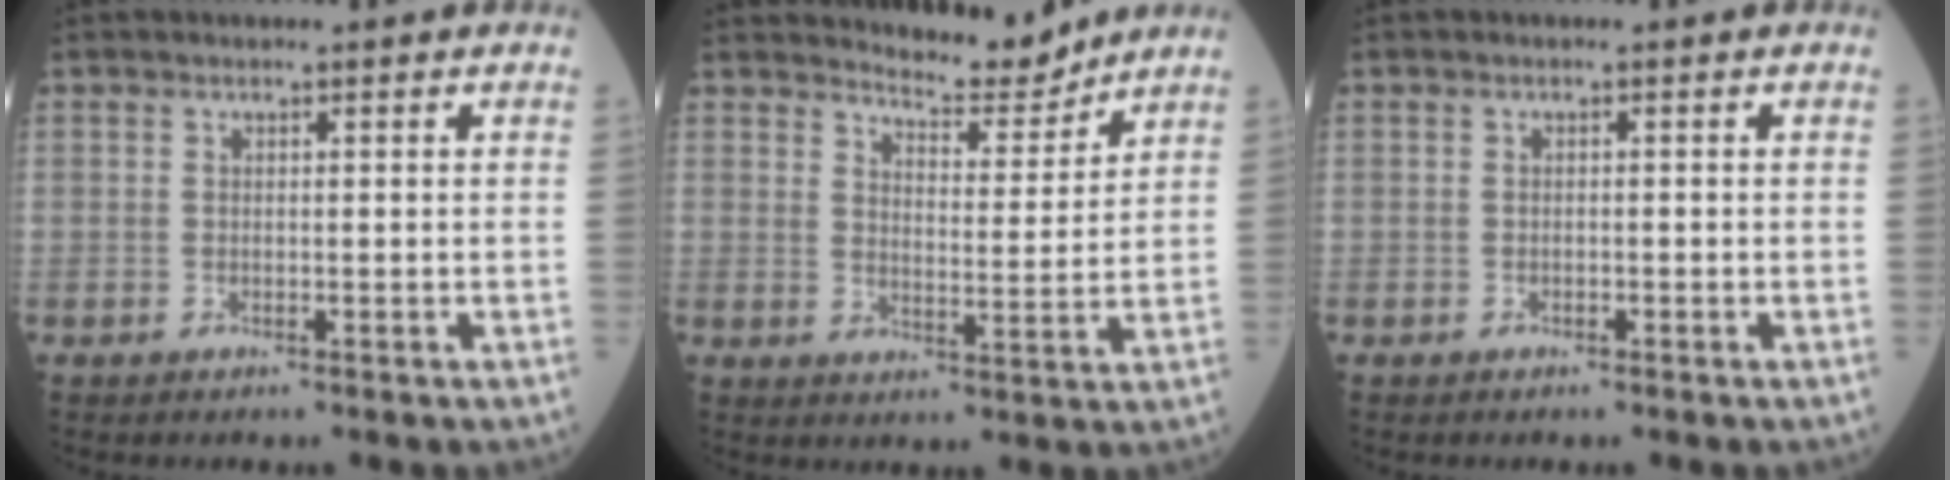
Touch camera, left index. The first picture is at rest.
{"total": 6.0, "force": [5.9, 0.6, 0.6], "torque": [-0.018, -0.019, 0.093]}
{"total": 0.5, "force": [-0.4, 0.3, 0.2], "torque": [-0.004, 0.000, -0.009]}